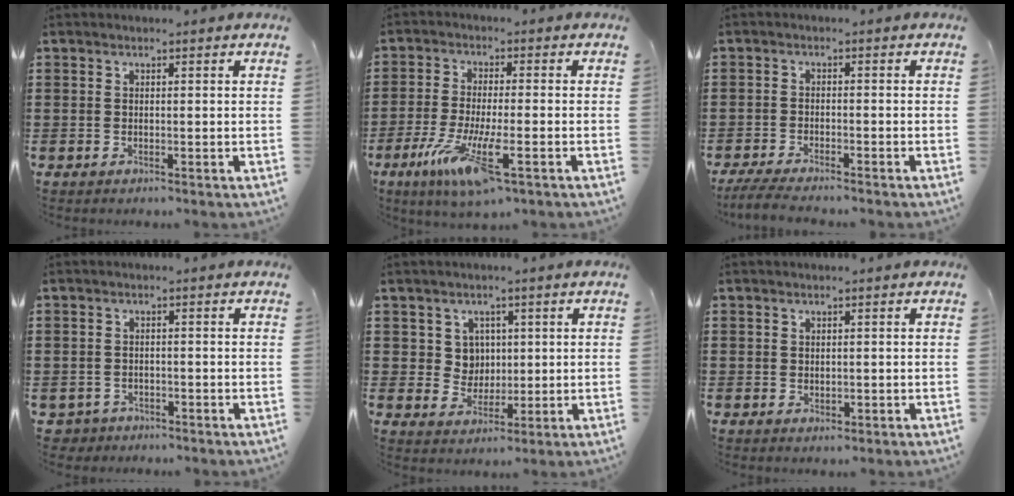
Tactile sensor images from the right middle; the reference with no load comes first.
{"total": 9.5, "force": [-4.0, 2.1, 8.3], "torque": [-0.177, -0.014, -0.073]}
{"total": 3.6, "force": [-3.4, 0.1, 1.1], "torque": [-0.034, -0.010, -0.072]}
{"total": 2.0, "force": [-1.8, 0.8, -0.2], "torque": [-0.006, -0.003, -0.041]}
{"total": 4.5, "force": [1.3, 4.2, 0.9], "torque": [-0.041, 0.012, 0.024]}
{"total": 0.8, "force": [0.2, 0.8, 0.2], "torque": [0.001, -0.003, 0.003]}